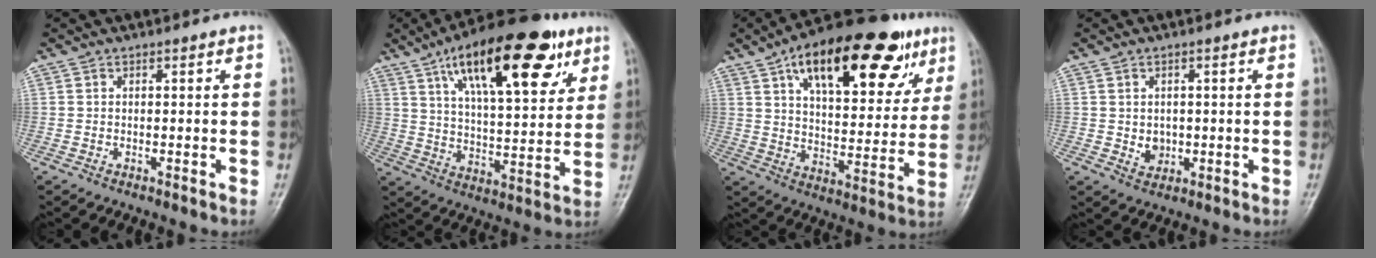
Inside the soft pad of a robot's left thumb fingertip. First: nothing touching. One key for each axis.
{"total": 24.0, "fx": 12.3, "fy": 9.1, "fz": 18.4, "tx": -0.259, "ty": -0.025, "tz": 0.198}
{"total": 26.8, "fx": 14.2, "fy": 11.6, "fz": 19.5, "tx": -0.256, "ty": -0.010, "tz": 0.215}
{"total": 3.0, "fx": 0.0, "fy": 2.5, "fz": 1.6, "tx": -0.014, "ty": -0.001, "tz": 0.008}